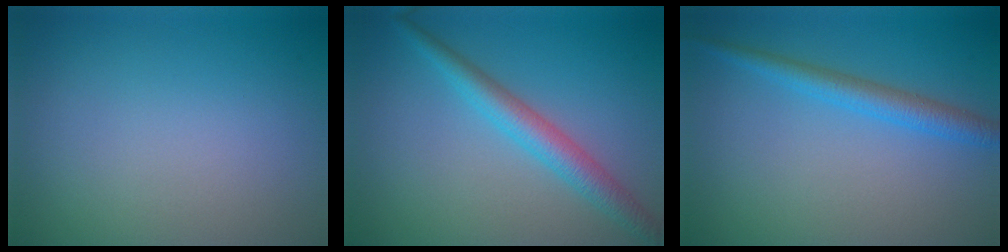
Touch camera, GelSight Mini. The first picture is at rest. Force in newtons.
{"total": 3.5, "press": 3.5, "slide": 0.1}
{"total": 2.8, "press": 2.8, "slide": 0.2}